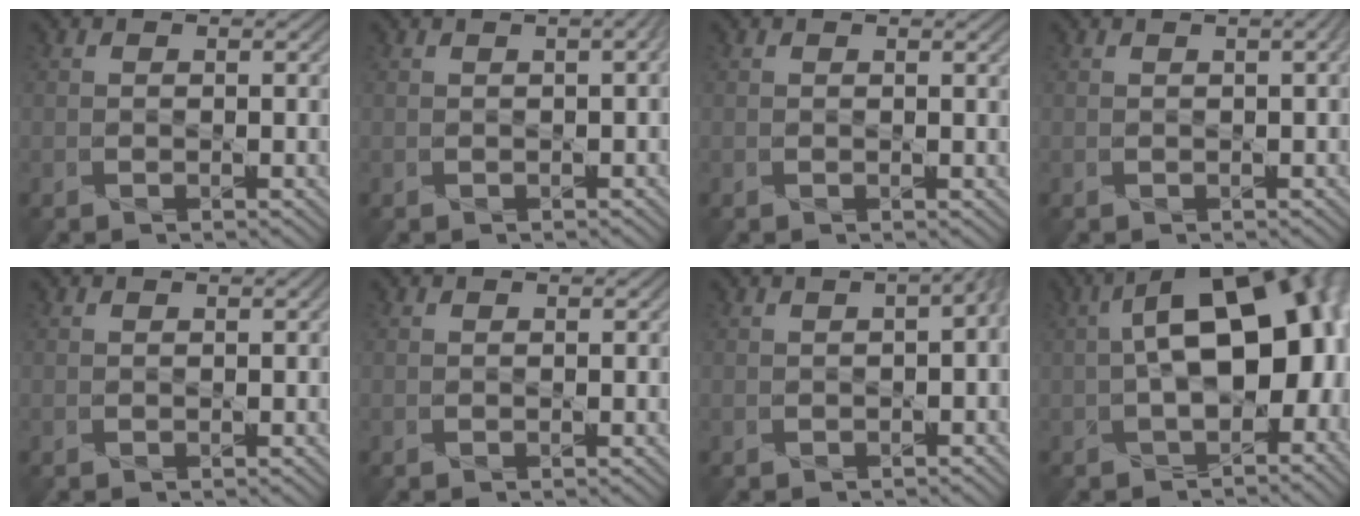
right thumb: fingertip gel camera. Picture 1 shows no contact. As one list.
[{"total": 3.3, "force": [-0.8, 1.6, 2.8], "torque": [-0.029, -0.011, 0.003]}, {"total": 1.2, "force": [0.4, 0.5, 1.0], "torque": [-0.019, -0.009, 0.009]}, {"total": 2.6, "force": [-0.4, 1.1, 2.4], "torque": [-0.023, -0.007, 0.006]}, {"total": 0.6, "force": [-0.2, 0.4, 0.5], "torque": [-0.007, -0.003, -0.001]}, {"total": 0.0}, {"total": 5.0, "force": [-1.2, 2.2, 4.3], "torque": [-0.050, -0.017, -0.006]}, {"total": 15.2, "force": [0.7, 7.7, 13.0], "torque": [-0.188, -0.003, 0.022]}]